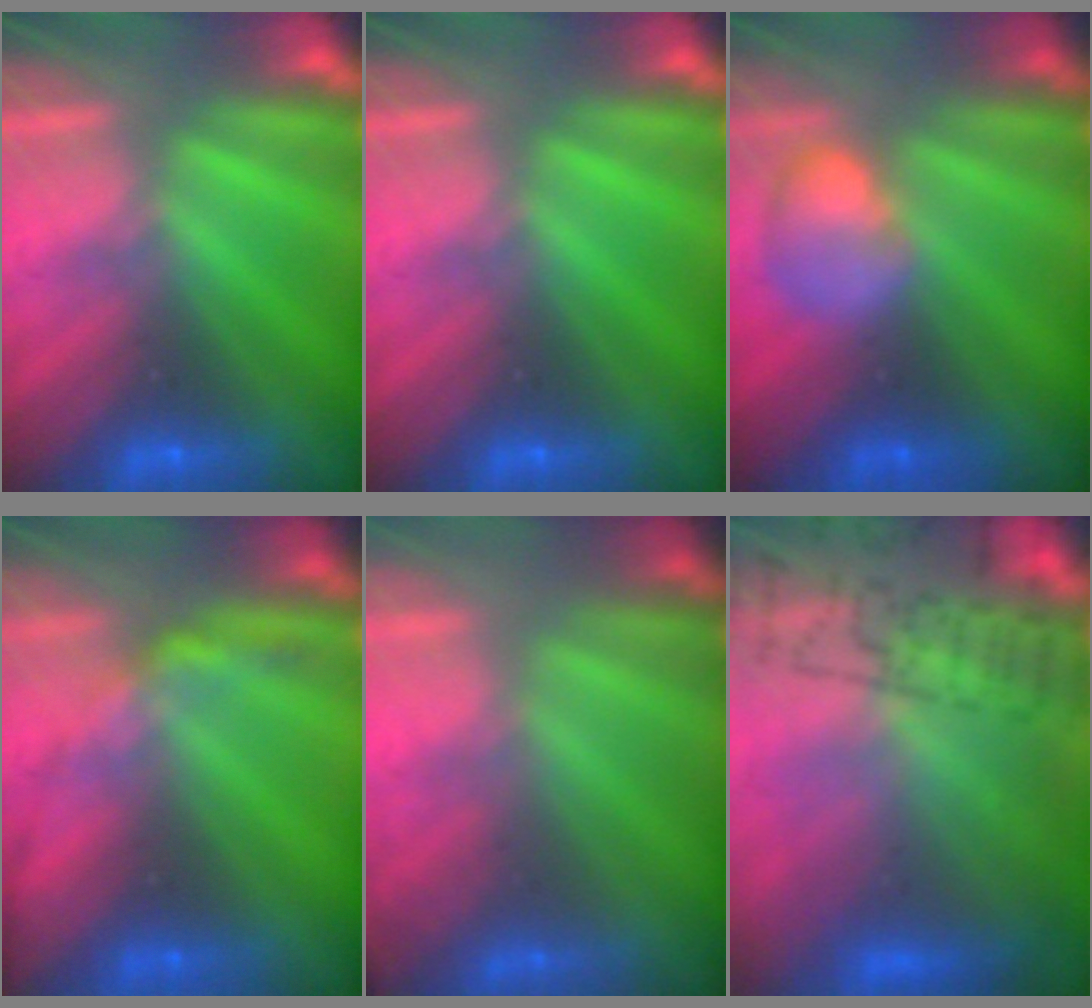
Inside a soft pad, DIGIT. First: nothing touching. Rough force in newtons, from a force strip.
{"total": 0.0}
{"total": 2.4}
{"total": 2.4}
{"total": 2.0}
{"total": 9.1}